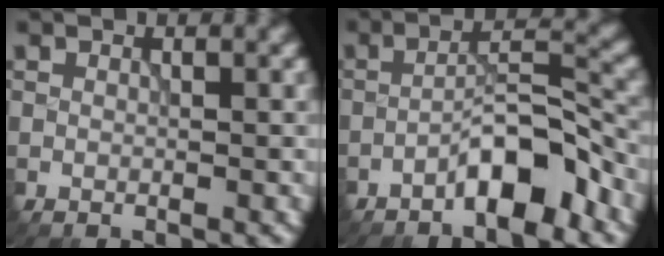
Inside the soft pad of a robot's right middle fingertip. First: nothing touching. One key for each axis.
{"total": 5.4, "fx": -3.4, "fy": 1.3, "fz": 4.0, "tx": -0.060, "ty": 0.019, "tz": -0.064}